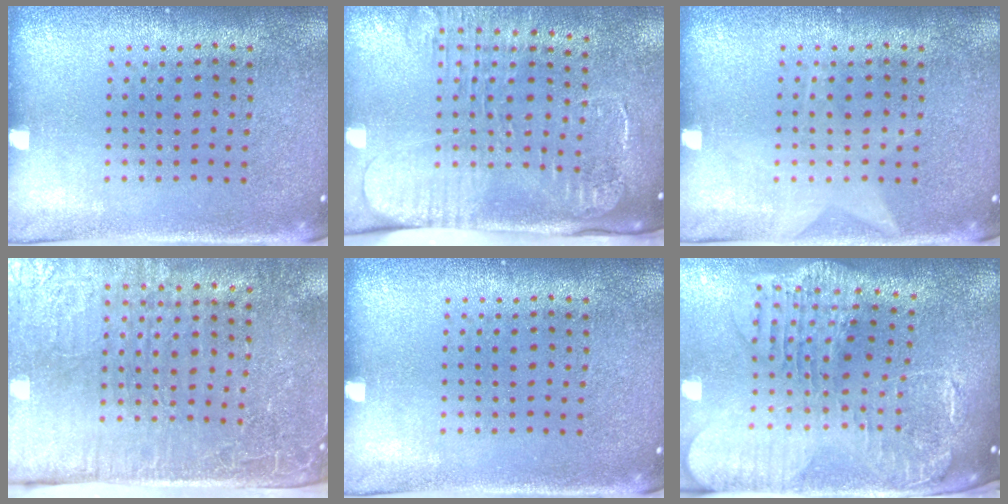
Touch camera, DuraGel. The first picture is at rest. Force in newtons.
{"total": 2.6, "press": 2.1, "slide": 1.7}
{"total": 1.0, "press": 1.0, "slide": 0.1}
{"total": 4.7, "press": 4.0, "slide": 2.4}
{"total": 0.0}
{"total": 2.9, "press": 2.4, "slide": 1.5}